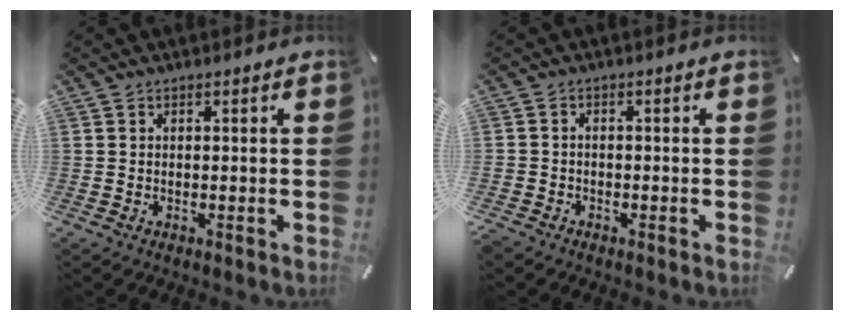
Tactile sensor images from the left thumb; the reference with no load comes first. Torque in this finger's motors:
{"motor_torque": [-0.46, 0.96, 0.04, 0.02, 0.07]}